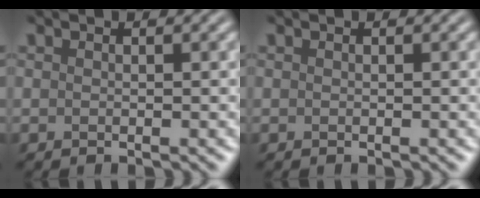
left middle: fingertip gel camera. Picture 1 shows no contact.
{"total": 0.0}